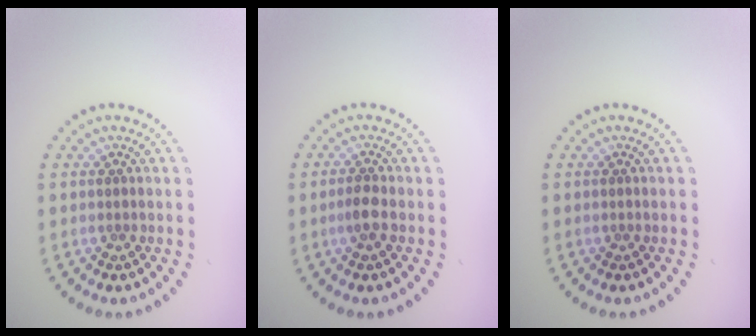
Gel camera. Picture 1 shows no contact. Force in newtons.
{"total": 1.5, "press": 1.4, "slide": 0.5}
{"total": 0.0}